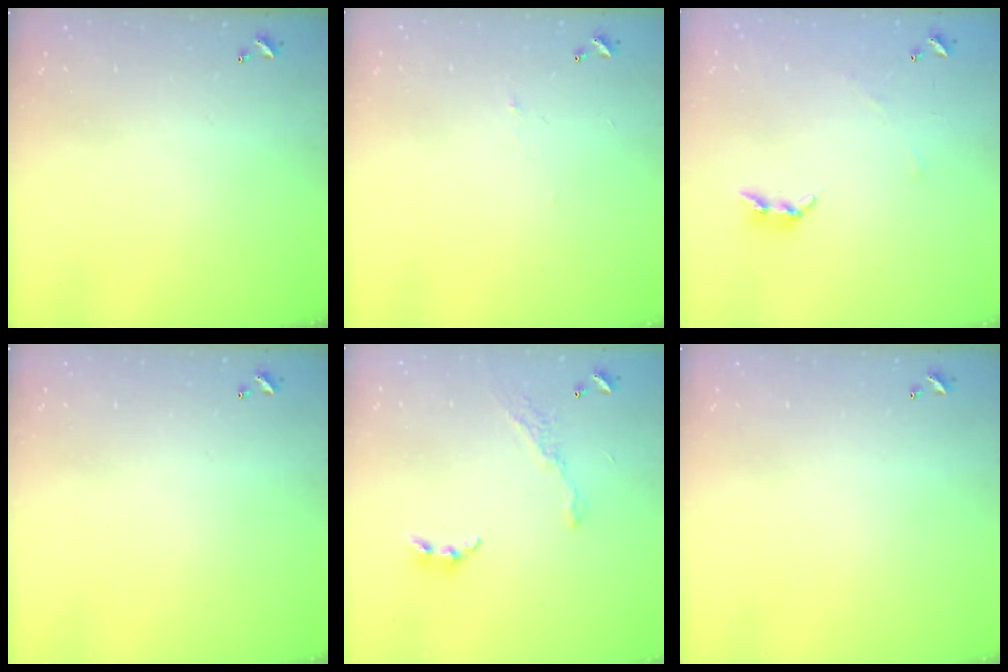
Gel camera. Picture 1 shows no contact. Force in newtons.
{"total": 0.8, "press": 0.6, "slide": 0.6}
{"total": 3.6, "press": 3.6, "slide": 0.6}
{"total": 0.0}
{"total": 8.2, "press": 8.2, "slide": 0.9}
{"total": 0.0}